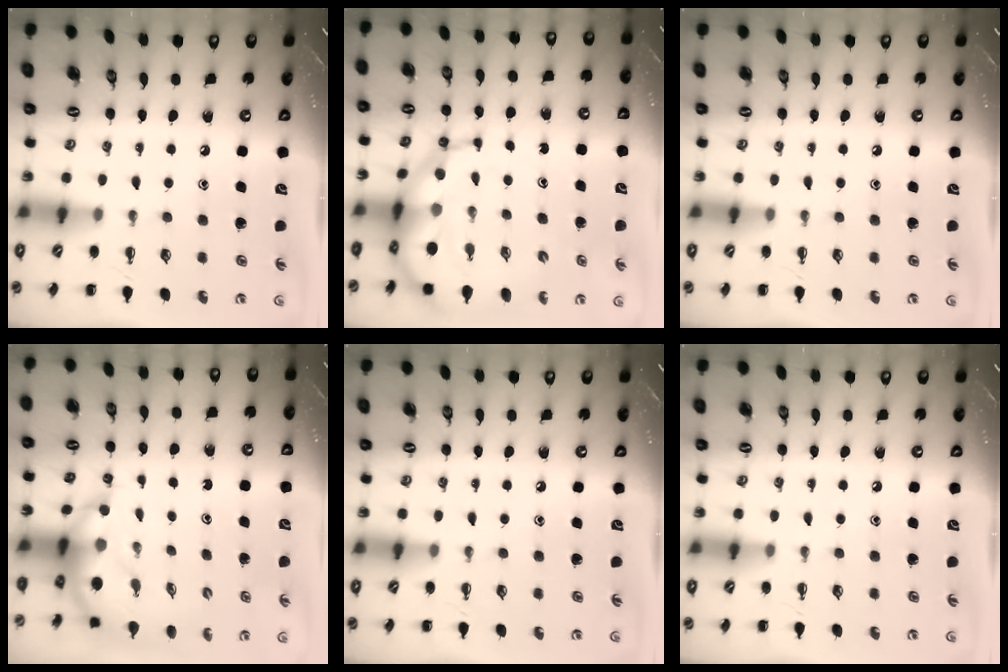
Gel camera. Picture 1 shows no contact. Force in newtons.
{"total": 12.4, "press": 12.0, "slide": 3.2}
{"total": 0.0}
{"total": 6.2, "press": 6.0, "slide": 1.2}
{"total": 0.0}
{"total": 0.0}